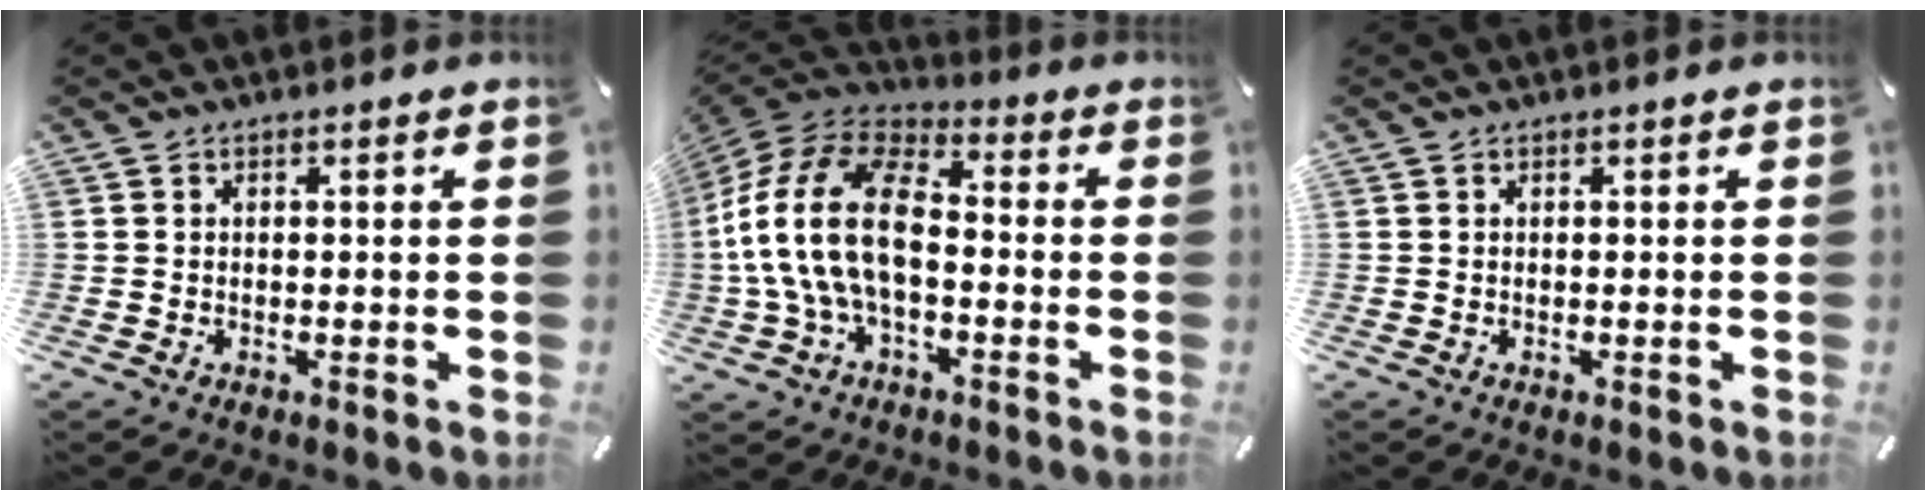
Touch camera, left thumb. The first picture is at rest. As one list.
[{"total": 18.9, "force": [-2.2, 11.4, 14.9], "torque": [-0.322, 0.020, -0.042]}, {"total": 0.0}]